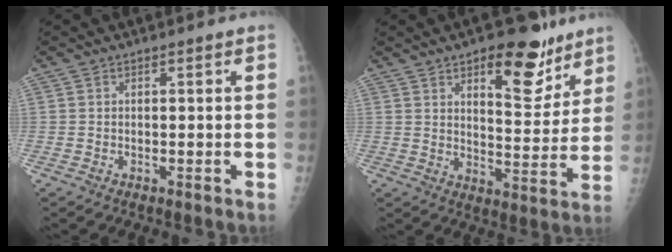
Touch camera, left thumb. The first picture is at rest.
{"total": 13.8, "force": [8.5, 6.0, 9.1], "torque": [-0.079, -0.049, 0.121]}